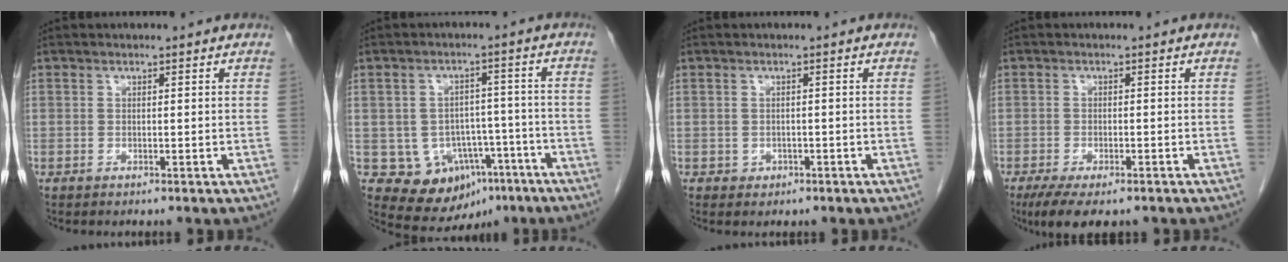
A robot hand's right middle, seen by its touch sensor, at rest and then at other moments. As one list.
[{"total": 10.1, "force": [-4.5, 8.0, 4.3], "torque": [-0.053, 0.021, -0.049]}, {"total": 1.2, "force": [-0.5, 1.1, 0.3], "torque": [-0.006, 0.004, -0.001]}, {"total": 7.0, "force": [-5.1, 2.4, 4.2], "torque": [-0.064, -0.013, -0.079]}]